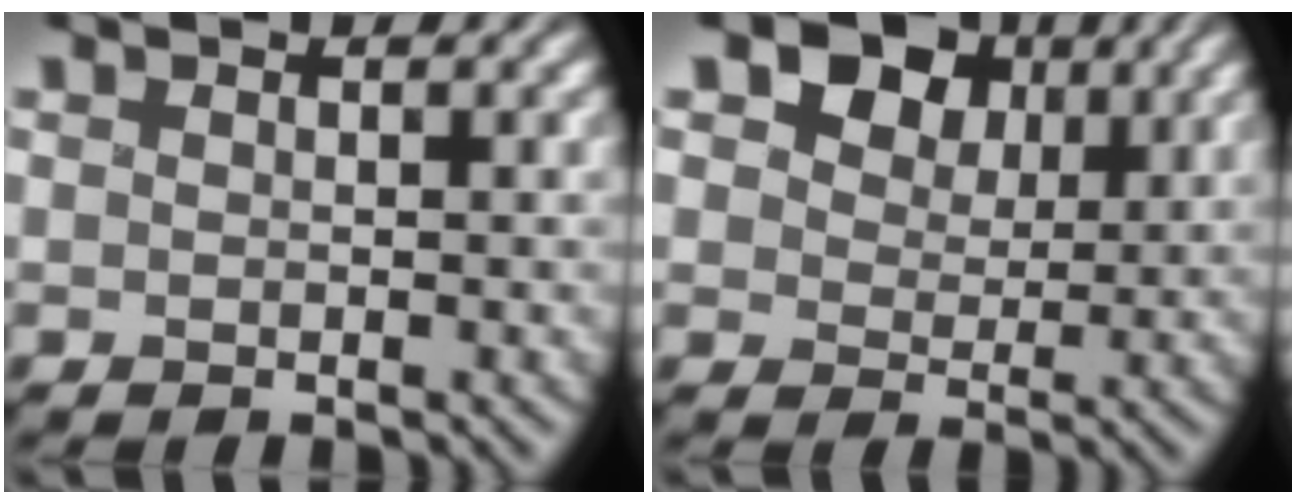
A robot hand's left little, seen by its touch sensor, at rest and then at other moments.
{"total": 10.5, "force": [4.6, 7.7, 5.4], "torque": [-0.095, 0.014, 0.070]}